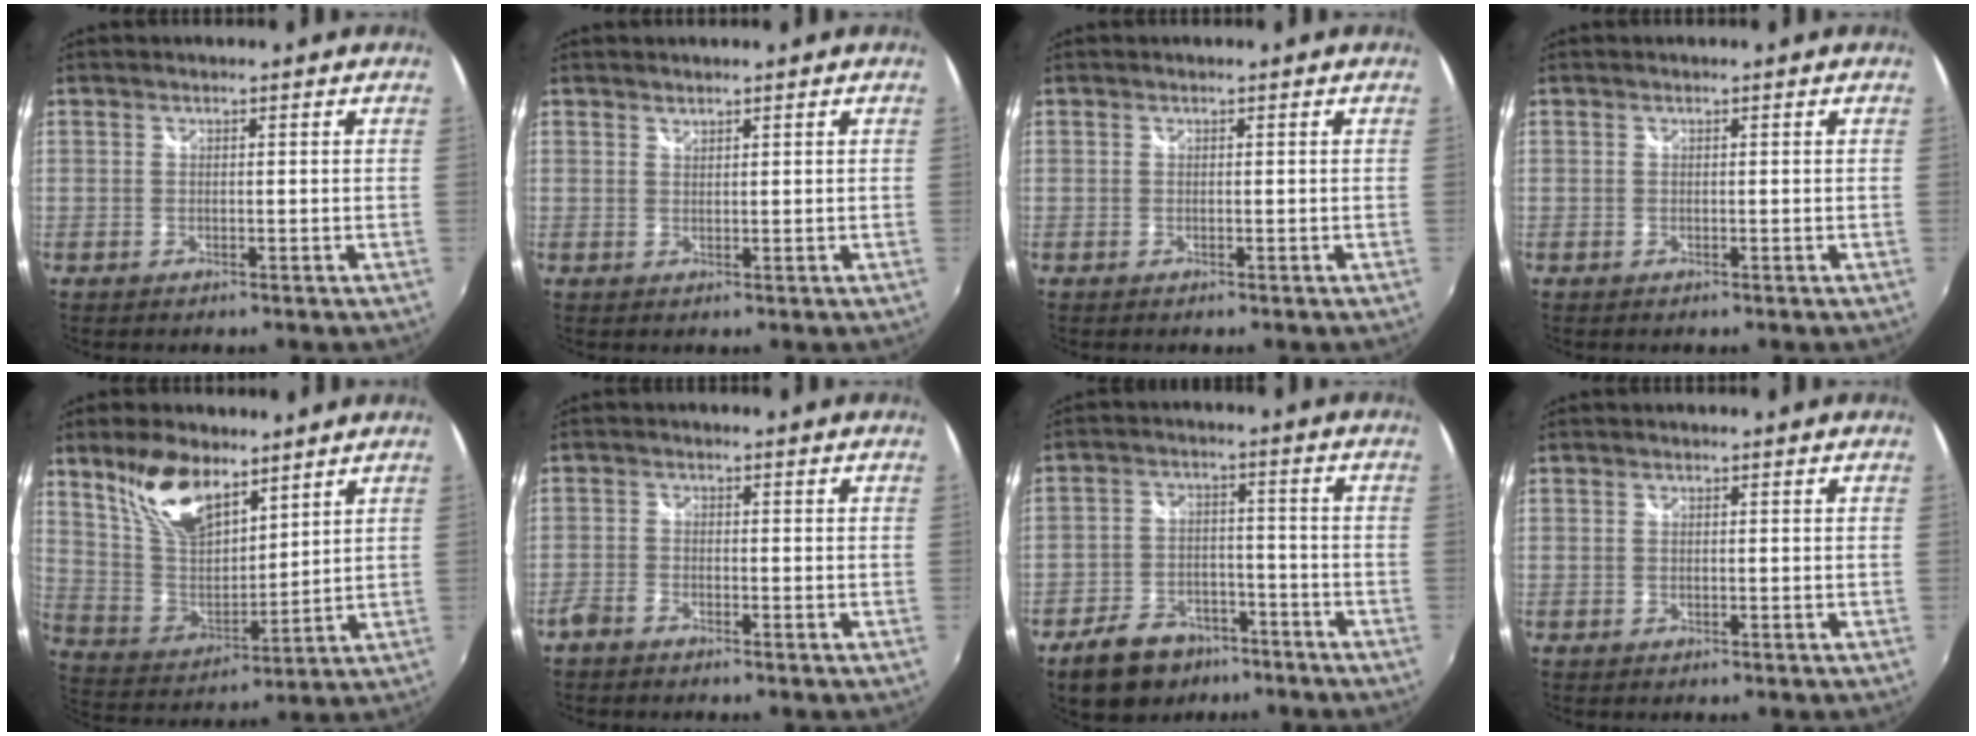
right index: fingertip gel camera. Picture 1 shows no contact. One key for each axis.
{"total": 0.8, "fx": 0.8, "fy": 0.2, "fz": 0.1, "tx": -0.001, "ty": 0.001, "tz": 0.015}
{"total": 0.0}
{"total": 0.0}
{"total": 14.2, "fx": 9.4, "fy": 6.5, "fz": 8.4, "tx": -0.164, "ty": 0.011, "tz": 0.190}
{"total": 2.8, "fx": -2.4, "fy": 1.0, "fz": 1.0, "tx": -0.035, "ty": -0.002, "tz": -0.050}
{"total": 12.0, "fx": -8.3, "fy": 7.2, "fz": 4.9, "tx": -0.125, "ty": 0.008, "tz": -0.120}
{"total": 0.0}